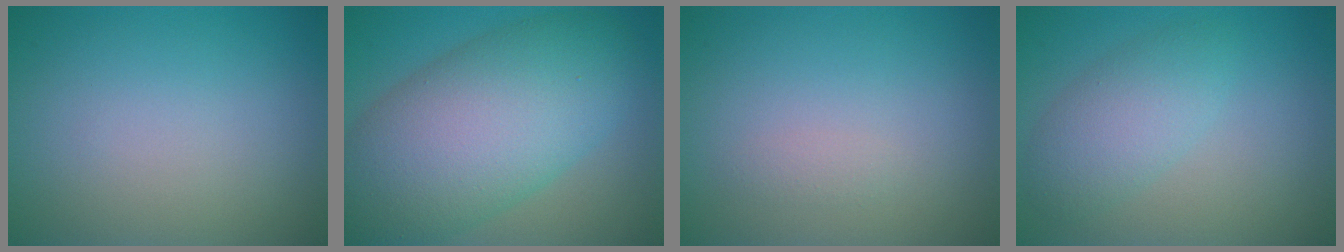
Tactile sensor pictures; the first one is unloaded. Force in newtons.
{"total": 11.9, "press": 11.8, "slide": 0.4}
{"total": 0.7, "press": 0.7, "slide": 0.0}
{"total": 3.5, "press": 3.5, "slide": 0.2}